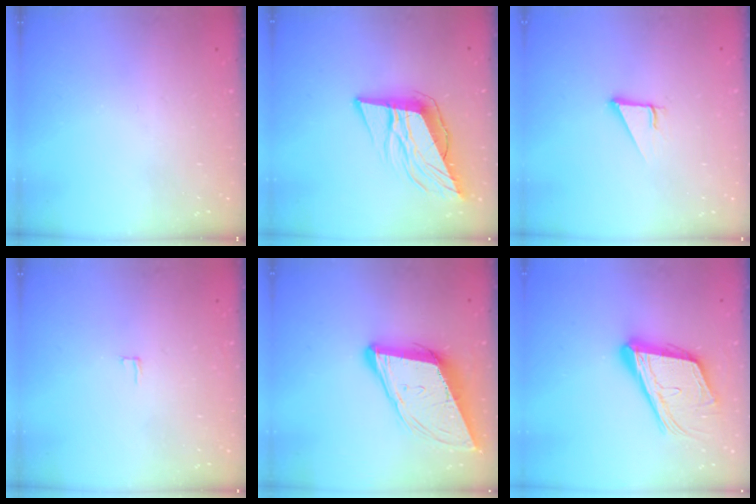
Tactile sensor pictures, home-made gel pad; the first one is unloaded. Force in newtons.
{"total": 12.0, "press": 11.6, "slide": 3.3}
{"total": 3.0, "press": 3.0, "slide": 0.1}
{"total": 2.0, "press": 2.0, "slide": 0.2}
{"total": 13.2, "press": 12.6, "slide": 4.0}
{"total": 17.4, "press": 17.0, "slide": 3.7}